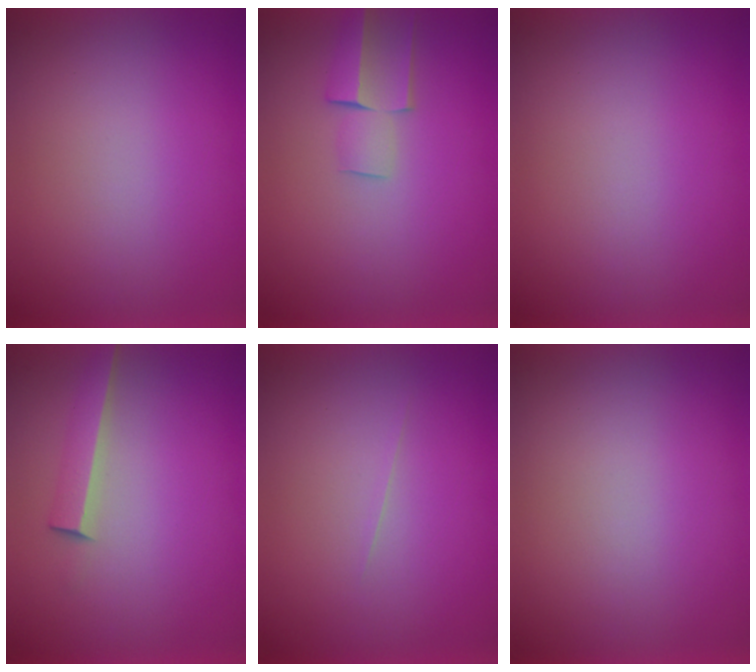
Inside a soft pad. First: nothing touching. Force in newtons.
{"total": 2.6}
{"total": 0.0}
{"total": 2.7}
{"total": 1.2}
{"total": 0.0}